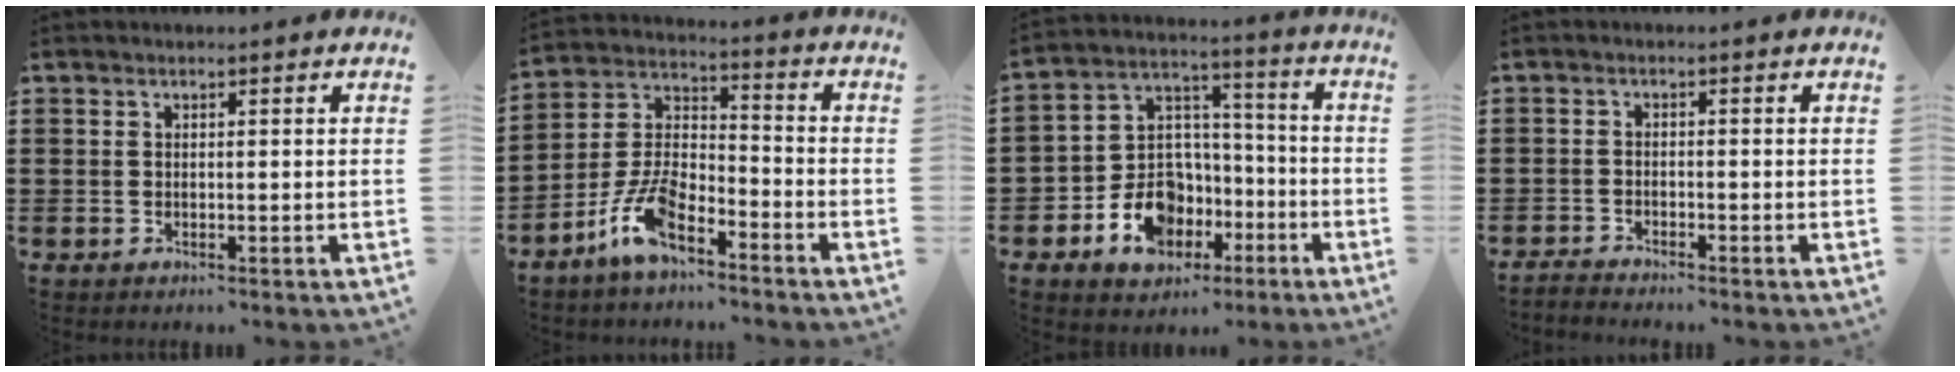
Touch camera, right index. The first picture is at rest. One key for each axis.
{"total": 9.1, "fx": -6.4, "fy": 3.1, "fz": 5.6, "tx": -0.145, "ty": -0.005, "tz": -0.128}
{"total": 10.6, "fx": -5.5, "fy": 8.1, "fz": 4.1, "tx": -0.093, "ty": 0.021, "tz": -0.091}
{"total": 1.6, "fx": -1.6, "fy": 0.0, "fz": -0.1, "tx": -0.003, "ty": 0.003, "tz": -0.035}